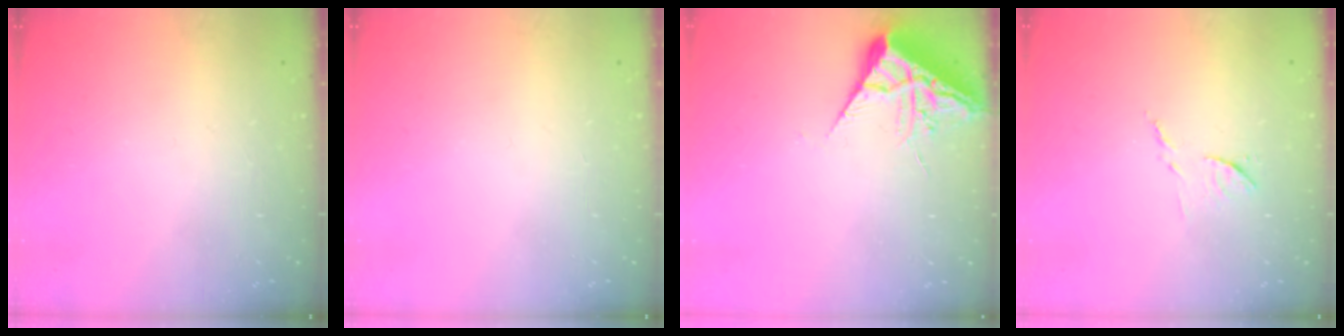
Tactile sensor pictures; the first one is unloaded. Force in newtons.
{"total": 0.0}
{"total": 7.0, "press": 7.0, "slide": 0.7}
{"total": 6.9, "press": 6.9, "slide": 0.4}